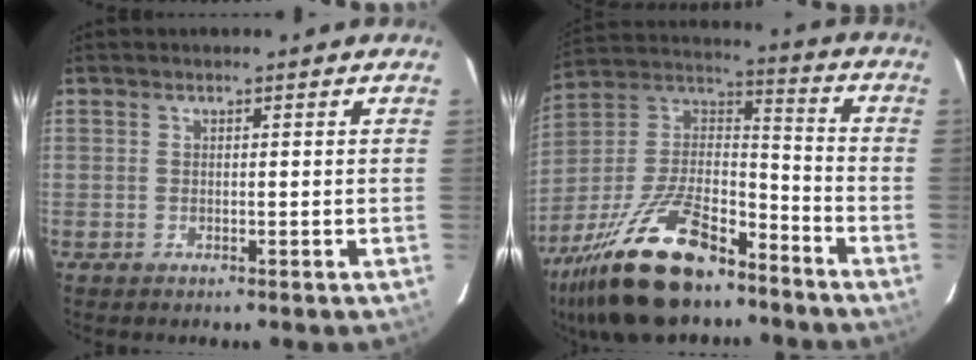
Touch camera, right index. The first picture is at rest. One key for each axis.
{"total": 20.9, "fx": -14.9, "fy": 7.0, "fz": 12.9, "tx": -0.271, "ty": 0.003, "tz": -0.270}